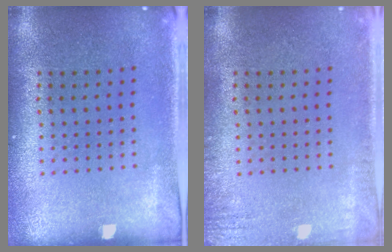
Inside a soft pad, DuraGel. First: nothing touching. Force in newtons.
{"total": 1.6, "press": 1.5, "slide": 0.3}